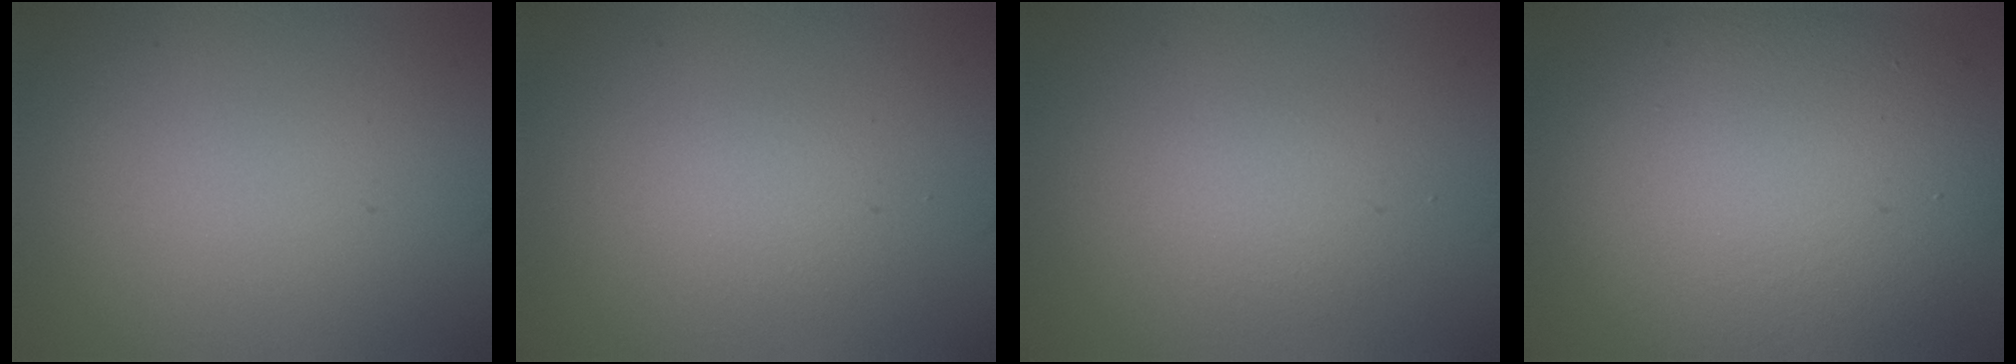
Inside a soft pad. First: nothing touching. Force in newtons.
{"total": 1.5, "press": 1.4, "slide": 0.1}
{"total": 1.7, "press": 1.7, "slide": 0.1}
{"total": 11.8, "press": 11.8, "slide": 0.9}